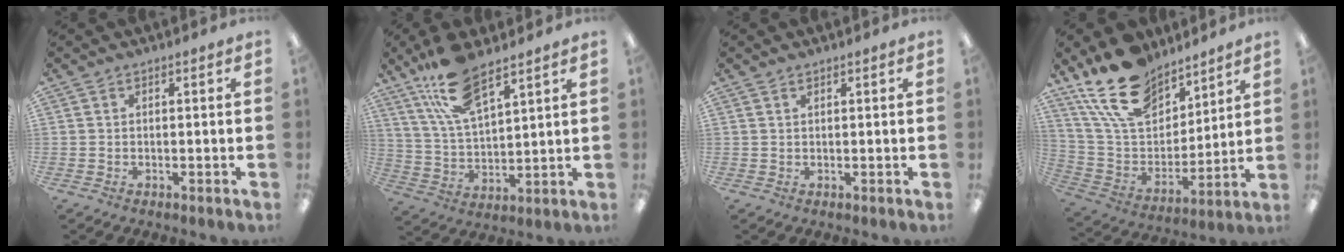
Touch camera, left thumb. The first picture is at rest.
{"total": 15.0, "force": [10.4, 5.4, 9.4], "torque": [-0.187, -0.031, 0.187]}
{"total": 0.7, "force": [0.6, 0.3, 0.4], "torque": [-0.009, 0.001, 0.010]}
{"total": 19.1, "force": [14.1, 10.0, 8.3], "torque": [-0.175, -0.075, 0.262]}